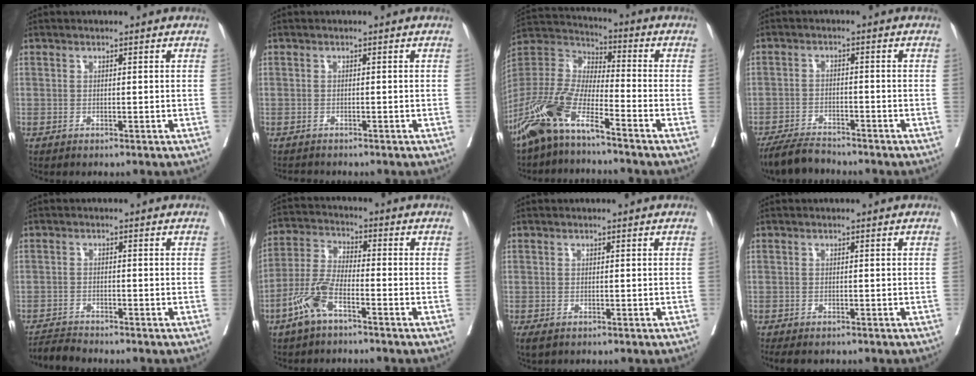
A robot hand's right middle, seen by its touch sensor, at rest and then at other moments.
{"total": 1.6, "force": [-1.5, 0.3, 0.2], "torque": [-0.006, -0.006, -0.023]}
{"total": 11.5, "force": [-8.0, 2.1, 7.9], "torque": [-0.185, -0.003, -0.164]}
{"total": 5.6, "force": [-5.3, 0.9, 1.5], "torque": [-0.027, -0.018, -0.096]}
{"total": 2.6, "force": [-2.6, -0.4, -0.1], "torque": [0.003, -0.016, -0.048]}
{"total": 7.4, "force": [-4.4, 2.2, 5.6], "torque": [-0.135, -0.001, -0.093]}
{"total": 2.3, "force": [-1.4, 1.2, 1.3], "torque": [-0.026, -0.007, -0.019]}
{"total": 4.1, "force": [-3.4, 1.6, 1.8], "torque": [-0.024, -0.009, -0.048]}